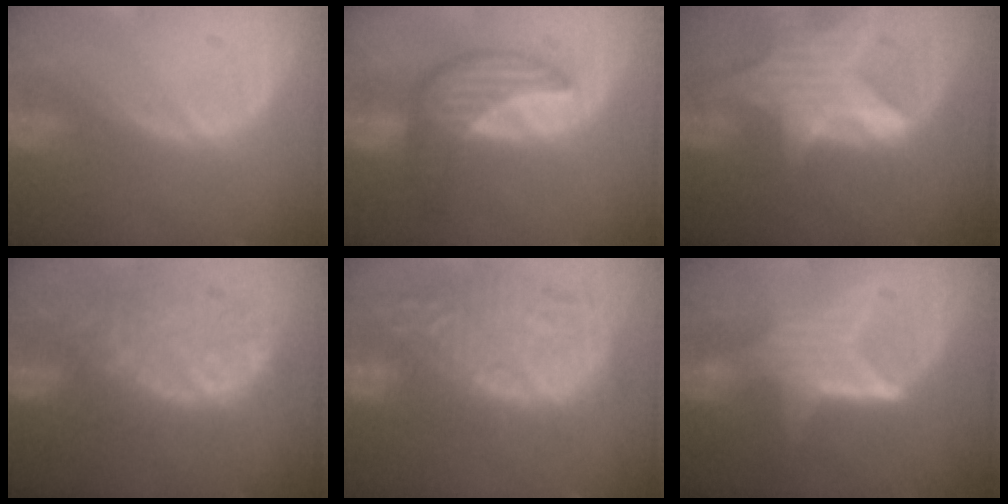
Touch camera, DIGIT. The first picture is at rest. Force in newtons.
{"total": 7.0, "press": 6.9, "slide": 1.5}
{"total": 8.4, "press": 7.4, "slide": 4.0}
{"total": 11.1, "press": 9.6, "slide": 5.6}
{"total": 12.4, "press": 11.5, "slide": 4.7}
{"total": 6.7, "press": 6.1, "slide": 2.8}